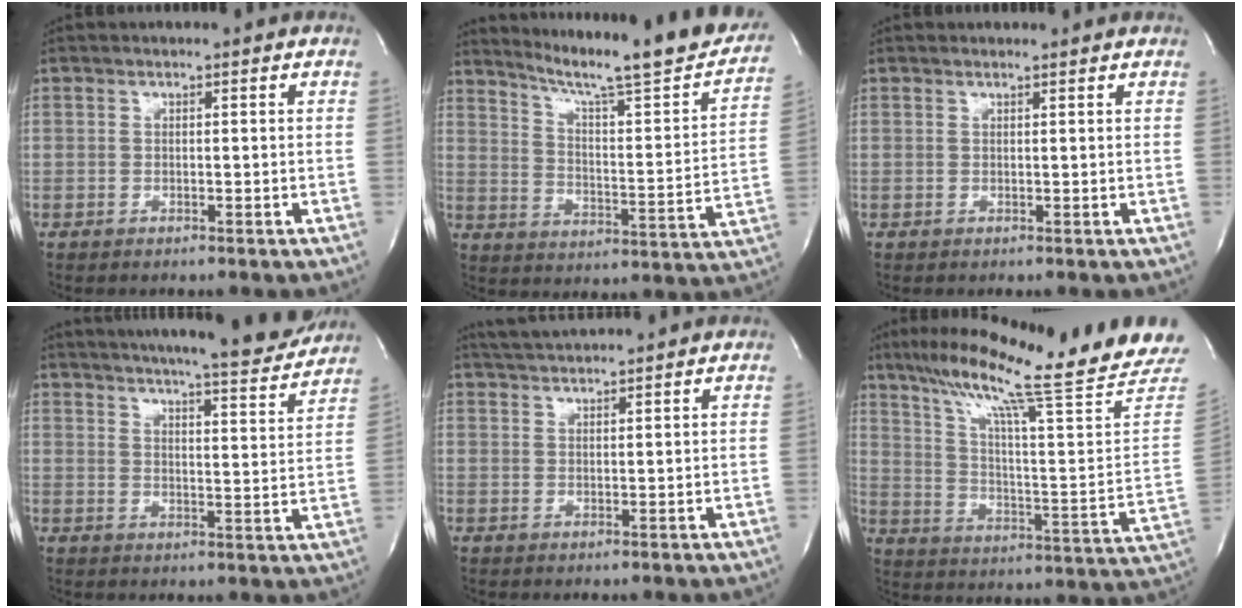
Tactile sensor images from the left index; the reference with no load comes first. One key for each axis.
{"total": 23.4, "fx": 20.3, "fy": 1.3, "fz": 11.6, "tx": -0.178, "ty": -0.060, "tz": 0.269}
{"total": 1.4, "fx": 1.4, "fy": 0.0, "fz": 0.0, "tx": -0.012, "ty": -0.001, "tz": 0.016}
{"total": 19.9, "fx": 18.2, "fy": 1.4, "fz": 7.9, "tx": -0.124, "ty": -0.034, "tz": 0.233}
{"total": 4.9, "fx": 4.7, "fy": -0.4, "fz": 1.3, "tx": -0.028, "ty": 0.023, "tz": 0.082}
{"total": 25.9, "fx": 20.6, "fy": 0.0, "fz": 15.8, "tx": -0.252, "ty": -0.046, "tz": 0.285}